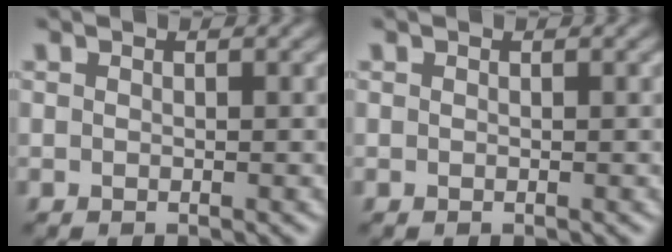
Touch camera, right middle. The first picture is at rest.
{"total": 0.0}